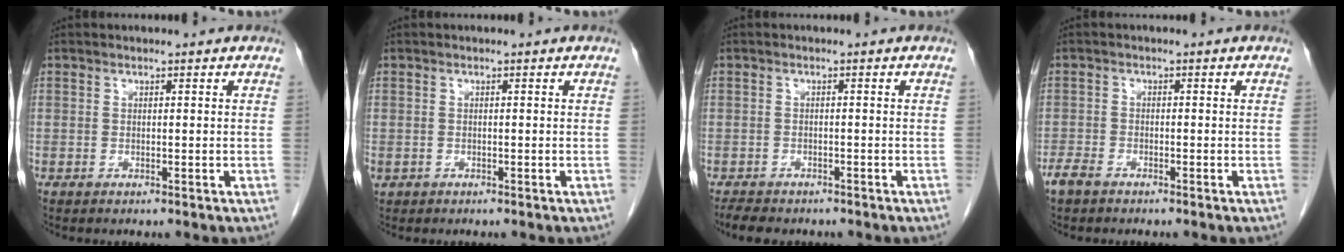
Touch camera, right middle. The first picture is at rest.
{"total": 0.9, "force": [-0.3, 0.8, 0.3], "torque": [-0.010, 0.003, 0.000]}
{"total": 4.6, "force": [-3.9, 1.8, 1.7], "torque": [-0.033, -0.008, -0.056]}
{"total": 2.6, "force": [-2.1, 1.0, 1.2], "torque": [-0.028, -0.001, -0.036]}